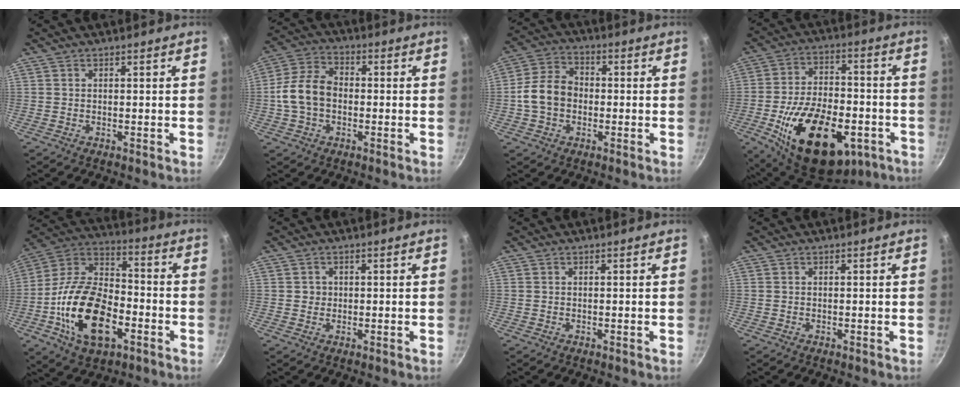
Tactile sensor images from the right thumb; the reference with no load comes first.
{"total": 10.1, "force": [-1.1, 7.2, 7.0], "torque": [-0.121, 0.031, -0.033]}
{"total": 9.4, "force": [-1.1, 7.2, 5.9], "torque": [-0.087, 0.028, -0.034]}
{"total": 25.6, "force": [-9.3, 14.3, 19.1], "torque": [-0.293, 0.027, -0.132]}
{"total": 22.2, "force": [-7.0, 12.8, 16.7], "torque": [-0.293, 0.038, -0.140]}
{"total": 1.6, "force": [0.1, 1.5, 0.3], "torque": [0.005, 0.002, 0.000]}
{"total": 0.0}
{"total": 0.0}